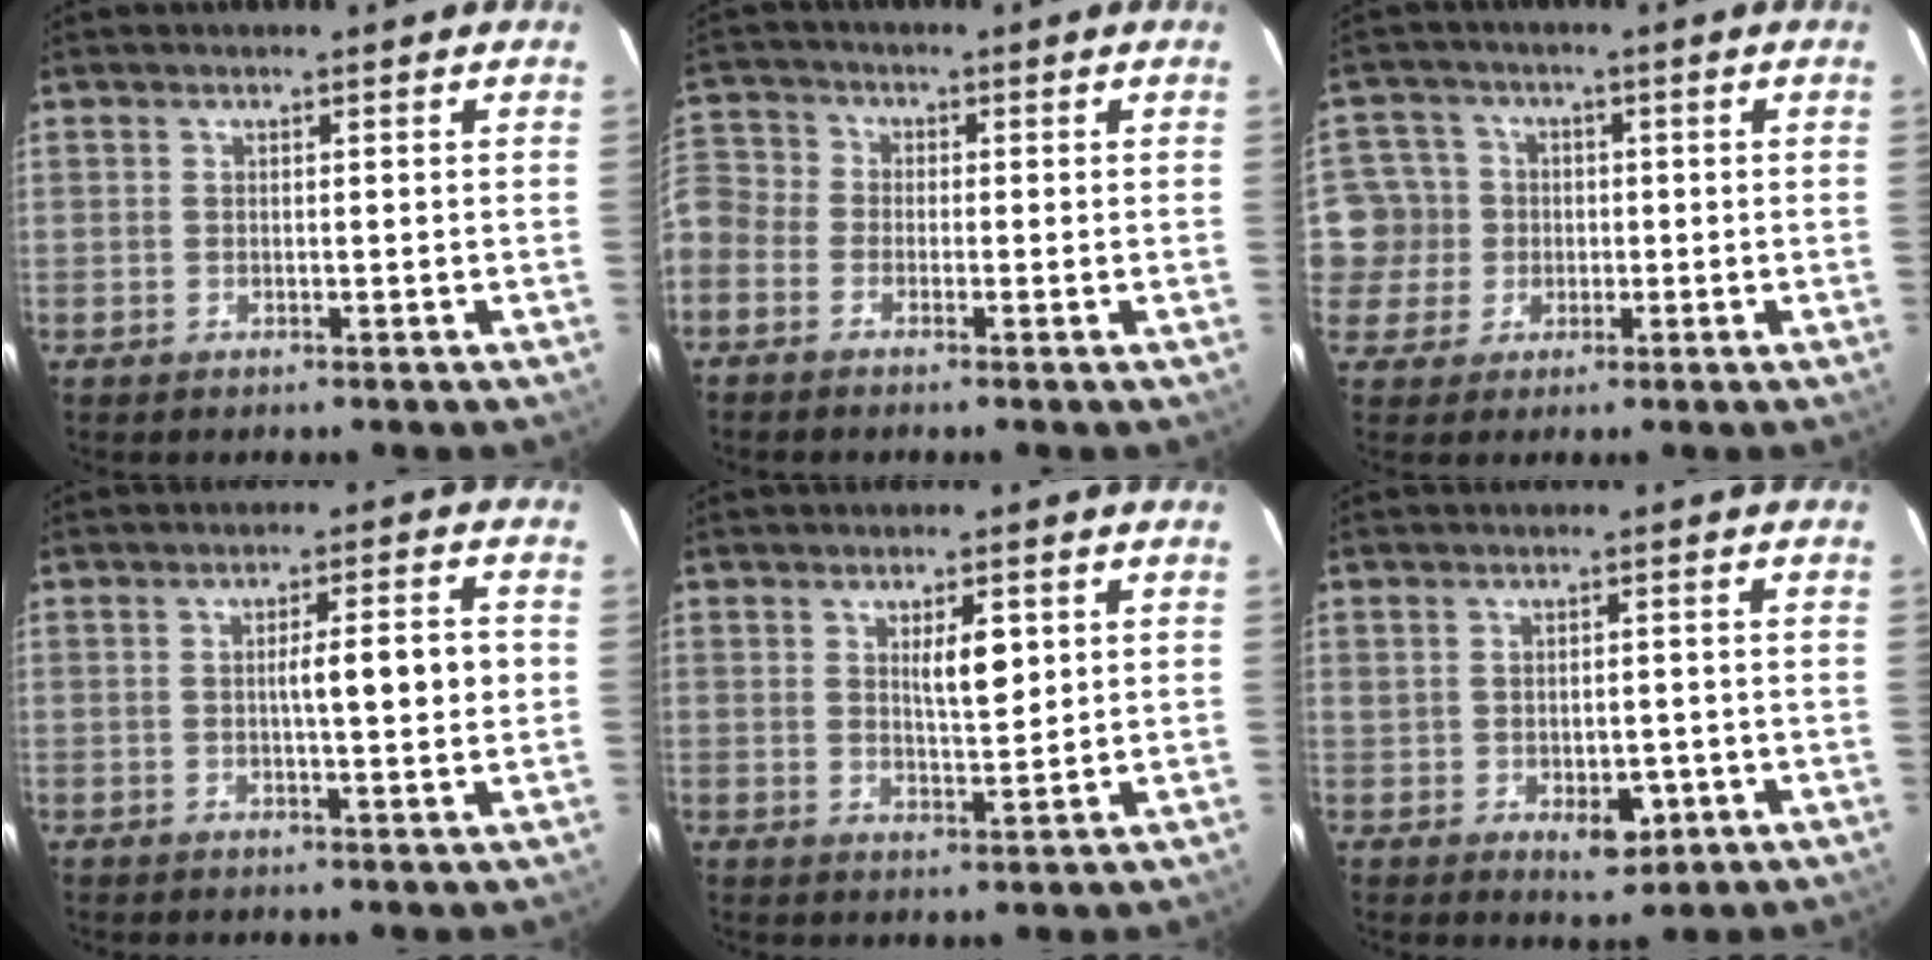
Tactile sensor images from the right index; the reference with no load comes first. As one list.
[{"total": 9.3, "force": [-2.5, 8.2, 3.6], "torque": [-0.124, 0.034, -0.059]}, {"total": 7.4, "force": [0.1, 7.3, 0.5], "torque": [-0.015, 0.024, 0.009]}, {"total": 6.1, "force": [0.3, 0.5, 6.1], "torque": [-0.091, 0.007, 0.004]}, {"total": 4.7, "force": [1.7, 1.3, 4.2], "torque": [-0.069, -0.003, 0.031]}, {"total": 4.7, "force": [-1.1, 2.8, 3.6], "torque": [-0.050, 0.000, -0.001]}]